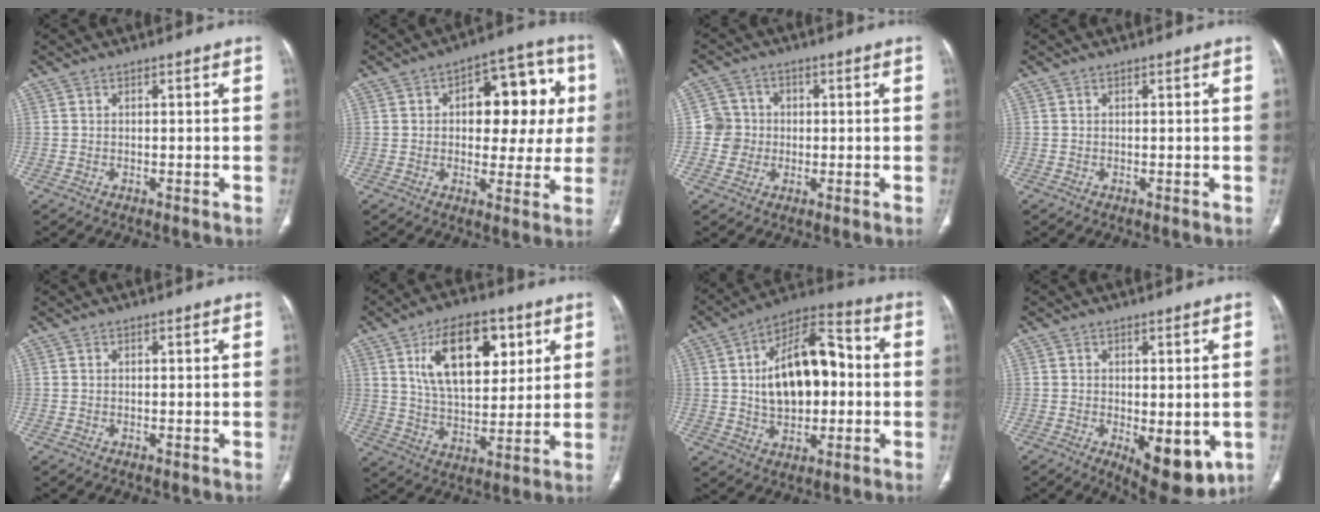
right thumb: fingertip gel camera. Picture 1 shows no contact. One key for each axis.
{"total": 16.2, "fx": 2.9, "fy": 8.9, "fz": 13.2, "tx": -0.114, "ty": 0.024, "tz": 0.036}
{"total": 5.1, "fx": -0.2, "fy": 5.1, "fz": 0.5, "tx": 0.022, "ty": 0.011, "tz": -0.010}
{"total": 0.0}
{"total": 0.0}
{"total": 17.2, "fx": 6.7, "fy": 9.1, "fz": 12.9, "tx": -0.169, "ty": -0.024, "tz": 0.120}
{"total": 17.9, "fx": 0.9, "fy": 10.3, "fz": 14.6, "tx": -0.213, "ty": 0.032, "tz": 0.012}
{"total": 10.1, "fx": -2.8, "fy": 4.6, "fz": 8.5, "tx": -0.093, "ty": -0.016, "tz": -0.028}